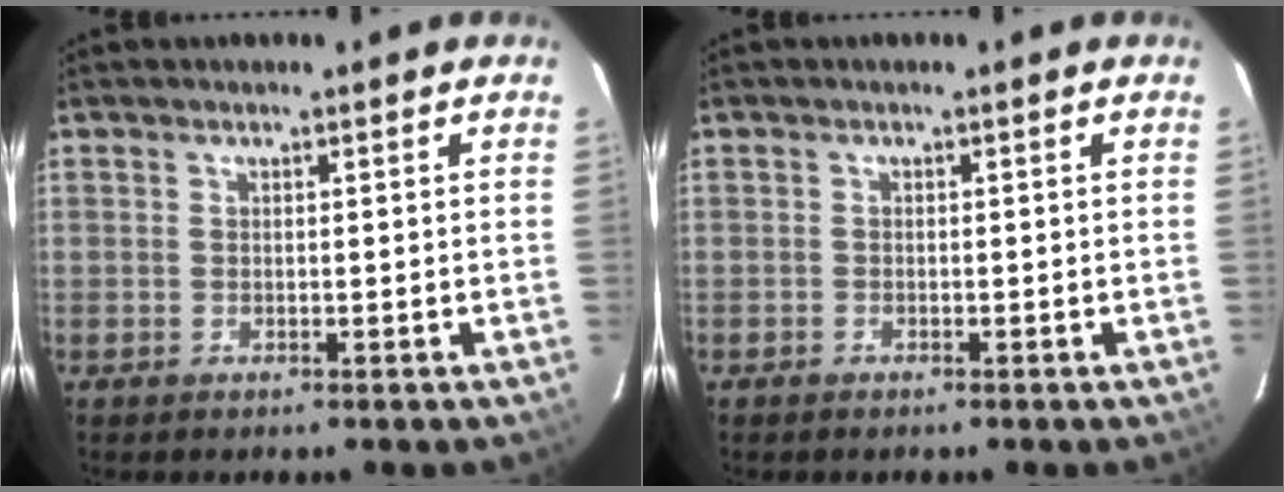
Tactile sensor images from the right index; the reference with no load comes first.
{"total": 0.7, "force": [-0.6, 0.3, 0.0], "torque": [-0.003, 0.003, -0.011]}